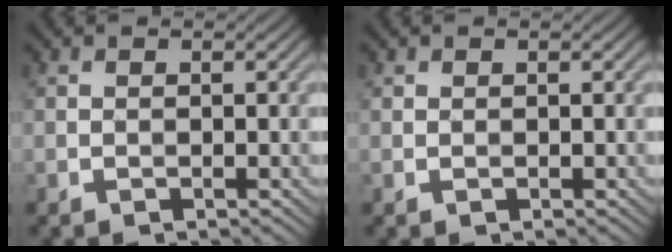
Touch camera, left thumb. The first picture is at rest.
{"total": 0.7, "force": [0.5, 0.4, 0.1], "torque": [-0.002, 0.001, 0.010]}